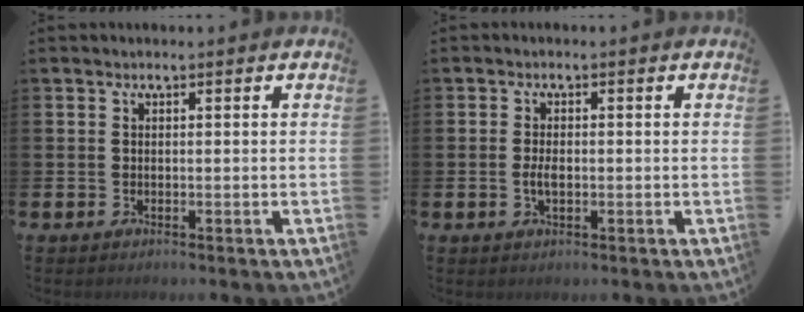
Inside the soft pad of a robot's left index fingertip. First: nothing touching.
{"total": 2.0, "force": [-0.5, 0.9, 1.7], "torque": [-0.031, -0.001, -0.009]}